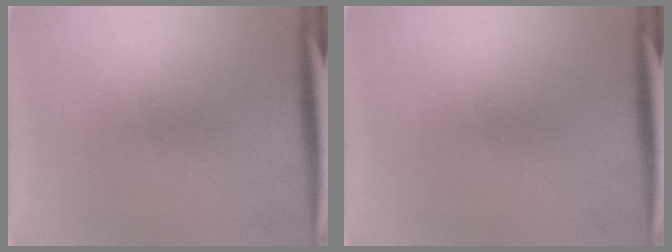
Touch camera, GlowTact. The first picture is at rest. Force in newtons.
{"total": 0.0}